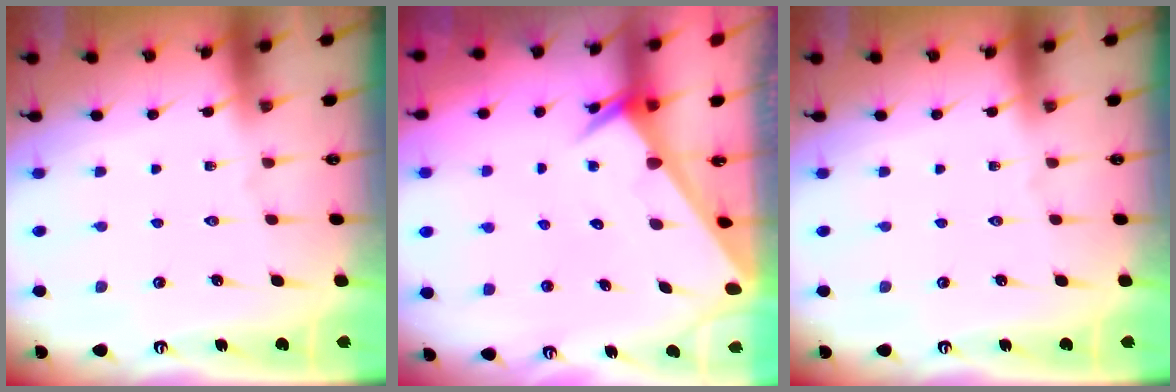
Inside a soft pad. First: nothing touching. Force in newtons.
{"total": 2.5, "press": 2.5, "slide": 0.1}
{"total": 0.0}